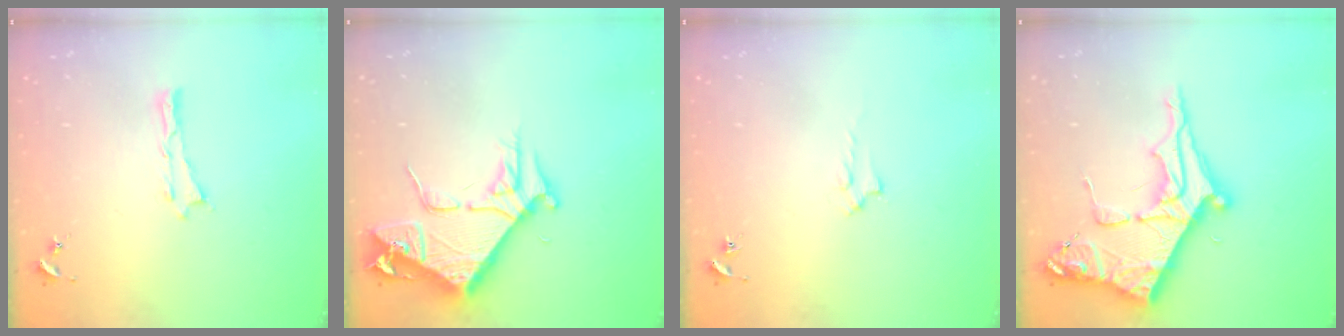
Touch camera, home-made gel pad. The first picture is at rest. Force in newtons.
{"total": 8.6, "press": 8.6, "slide": 1.0}
{"total": 1.4, "press": 1.4, "slide": 0.2}
{"total": 10.1, "press": 10.1, "slide": 1.1}